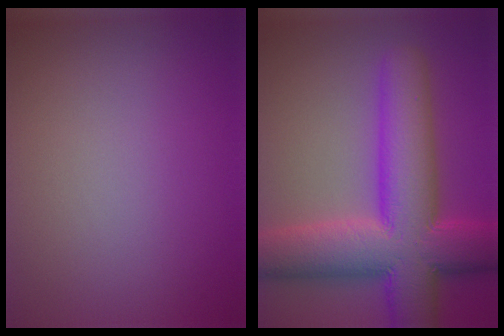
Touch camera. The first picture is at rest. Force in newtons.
{"total": 12.5, "press": 12.5, "slide": 0.5}